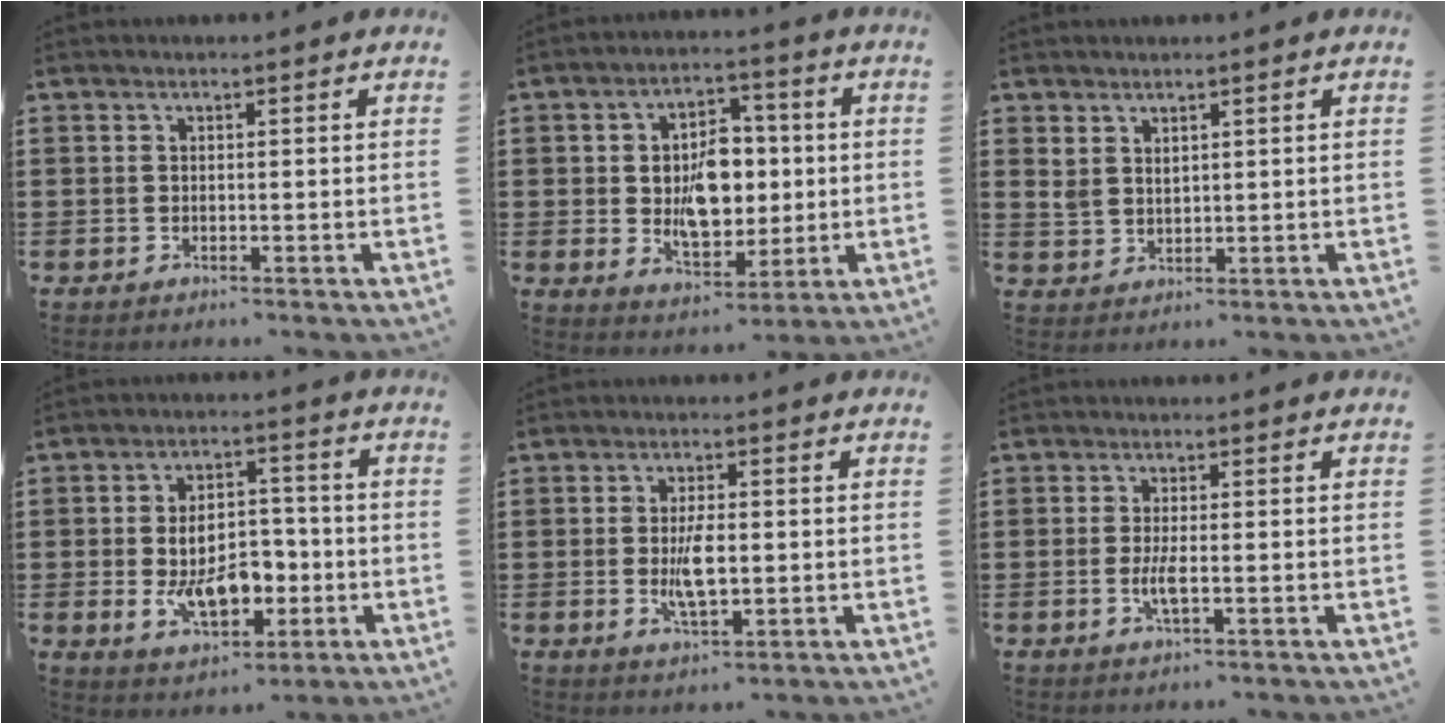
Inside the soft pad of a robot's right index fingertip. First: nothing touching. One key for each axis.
{"total": 8.9, "fx": 0.2, "fy": 5.9, "fz": 6.7, "tx": -0.117, "ty": 0.008, "tz": 0.000}
{"total": 2.3, "fx": 2.0, "fy": 1.2, "fz": 0.4, "tx": -0.013, "ty": 0.005, "tz": 0.039}
{"total": 9.5, "fx": -2.0, "fy": 5.6, "fz": 7.5, "tx": -0.122, "ty": 0.003, "tz": -0.038}
{"total": 5.5, "fx": -0.4, "fy": 2.0, "fz": 5.1, "tx": -0.105, "ty": -0.005, "tz": -0.012}
{"total": 2.9, "fx": -0.7, "fy": 0.5, "fz": 2.8, "tx": -0.062, "ty": -0.008, "tz": -0.017}